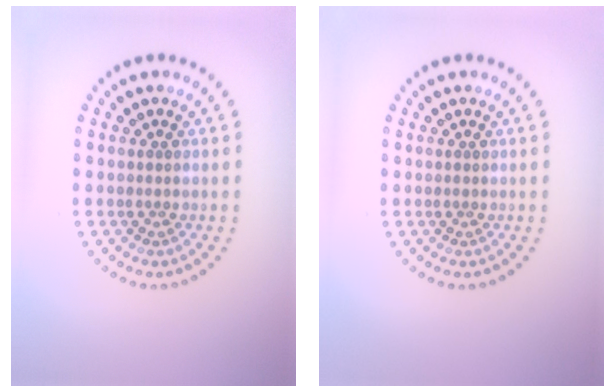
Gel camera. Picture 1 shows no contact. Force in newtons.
{"total": 0.0}